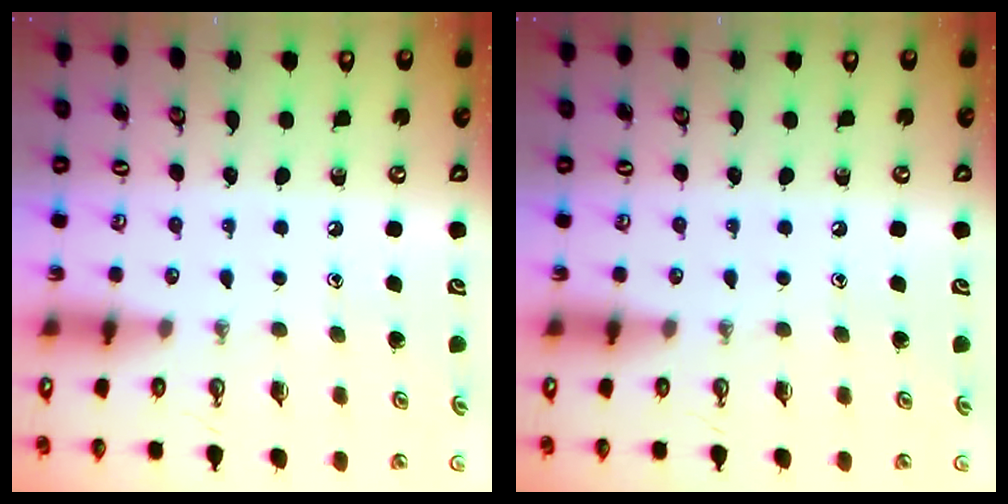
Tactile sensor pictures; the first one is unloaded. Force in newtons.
{"total": 0.0}